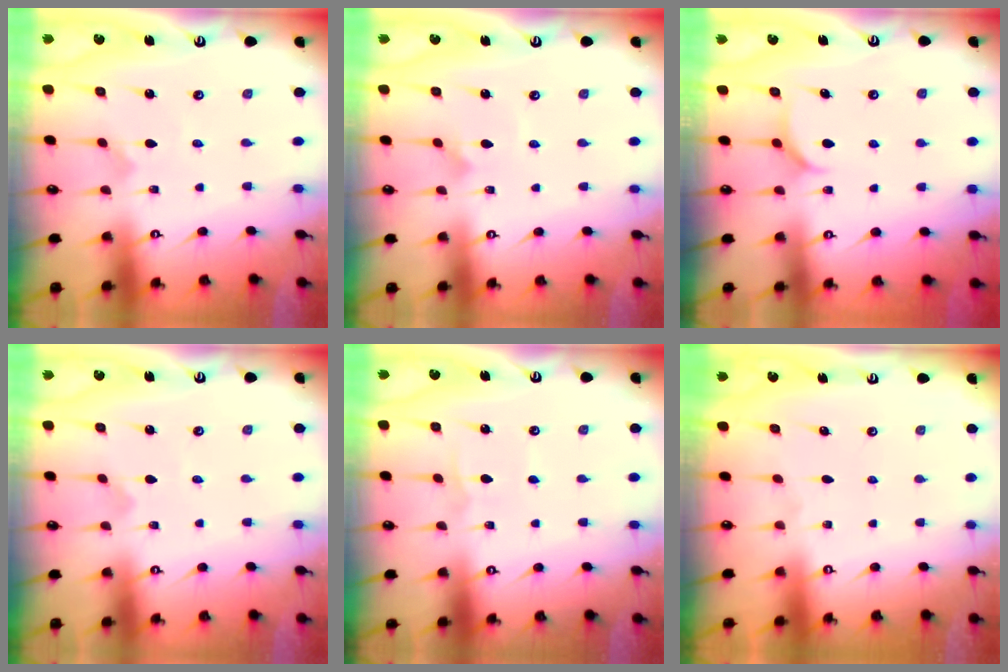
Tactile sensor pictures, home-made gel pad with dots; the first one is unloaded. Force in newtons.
{"total": 3.5, "press": 3.5, "slide": 0.3}
{"total": 5.1, "press": 5.0, "slide": 0.7}
{"total": 0.0}
{"total": 2.1, "press": 2.1, "slide": 0.2}
{"total": 0.0}